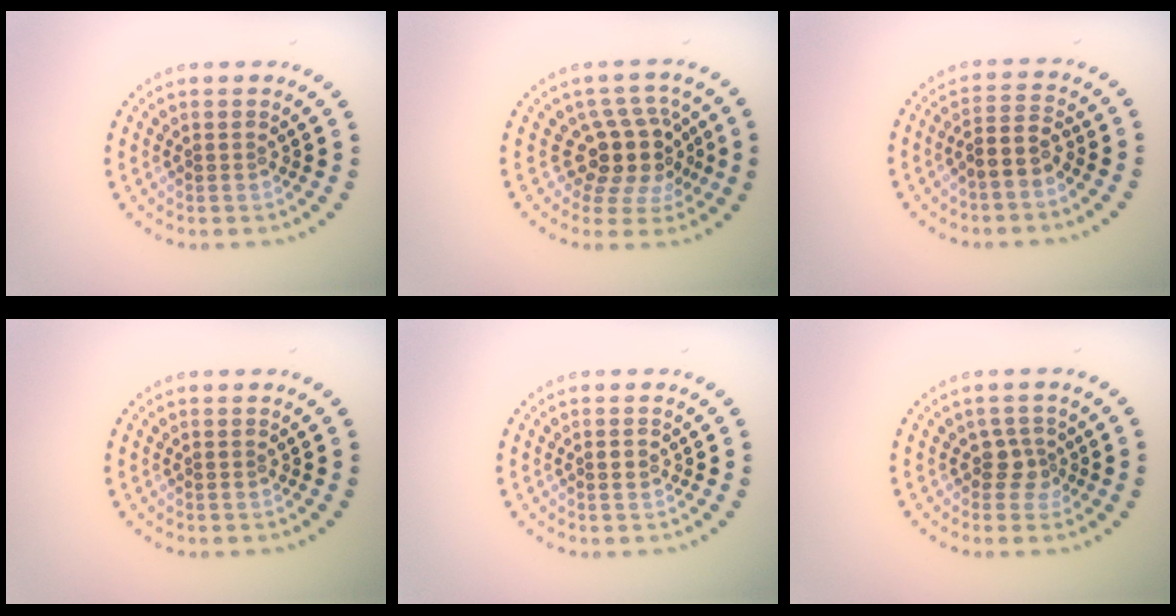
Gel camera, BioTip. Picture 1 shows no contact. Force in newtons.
{"total": 4.5, "press": 3.3, "slide": 3.0}
{"total": 2.4, "press": 1.9, "slide": 1.4}
{"total": 0.0}
{"total": 1.0, "press": 1.0, "slide": 0.2}
{"total": 1.9, "press": 1.5, "slide": 1.2}